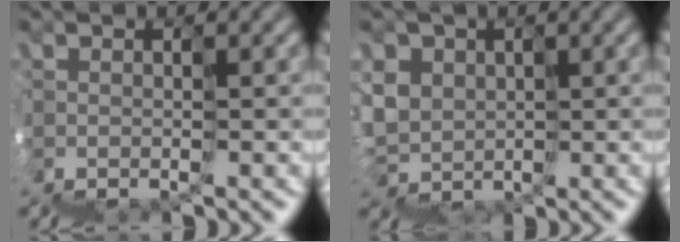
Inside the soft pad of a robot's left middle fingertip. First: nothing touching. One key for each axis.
{"total": 4.0, "fx": 2.8, "fy": 1.0, "fz": -2.7, "tx": 0.031, "ty": 0.041, "tz": 0.035}